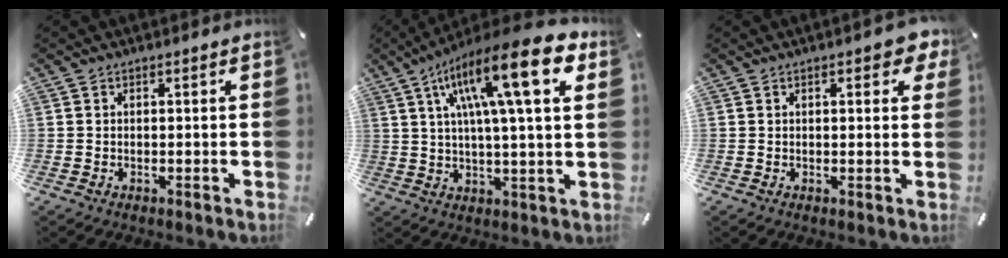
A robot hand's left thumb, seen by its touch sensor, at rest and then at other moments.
{"total": 20.0, "force": [8.7, 3.8, 17.6], "torque": [-0.300, -0.026, 0.127]}
{"total": 3.6, "force": [1.5, 1.5, 2.8], "torque": [-0.043, 0.002, 0.023]}